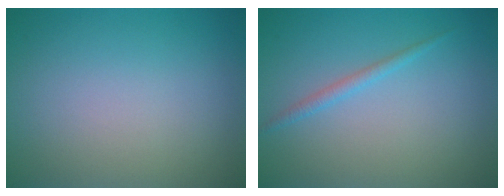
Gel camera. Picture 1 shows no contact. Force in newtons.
{"total": 1.2, "press": 1.2, "slide": 0.1}